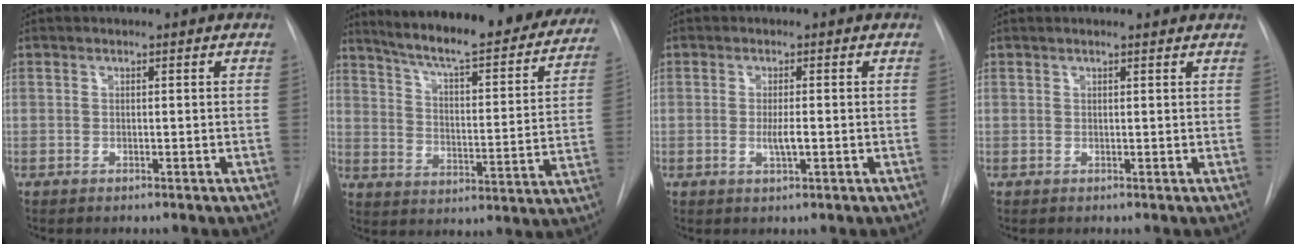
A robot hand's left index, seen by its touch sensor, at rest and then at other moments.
{"total": 28.0, "force": [24.6, 4.4, 12.6], "torque": [-0.187, -0.059, 0.313]}
{"total": 2.2, "force": [-0.4, 0.2, 2.2], "torque": [-0.044, -0.004, -0.006]}
{"total": 3.1, "force": [2.9, 0.2, 1.0], "torque": [-0.016, 0.018, 0.030]}